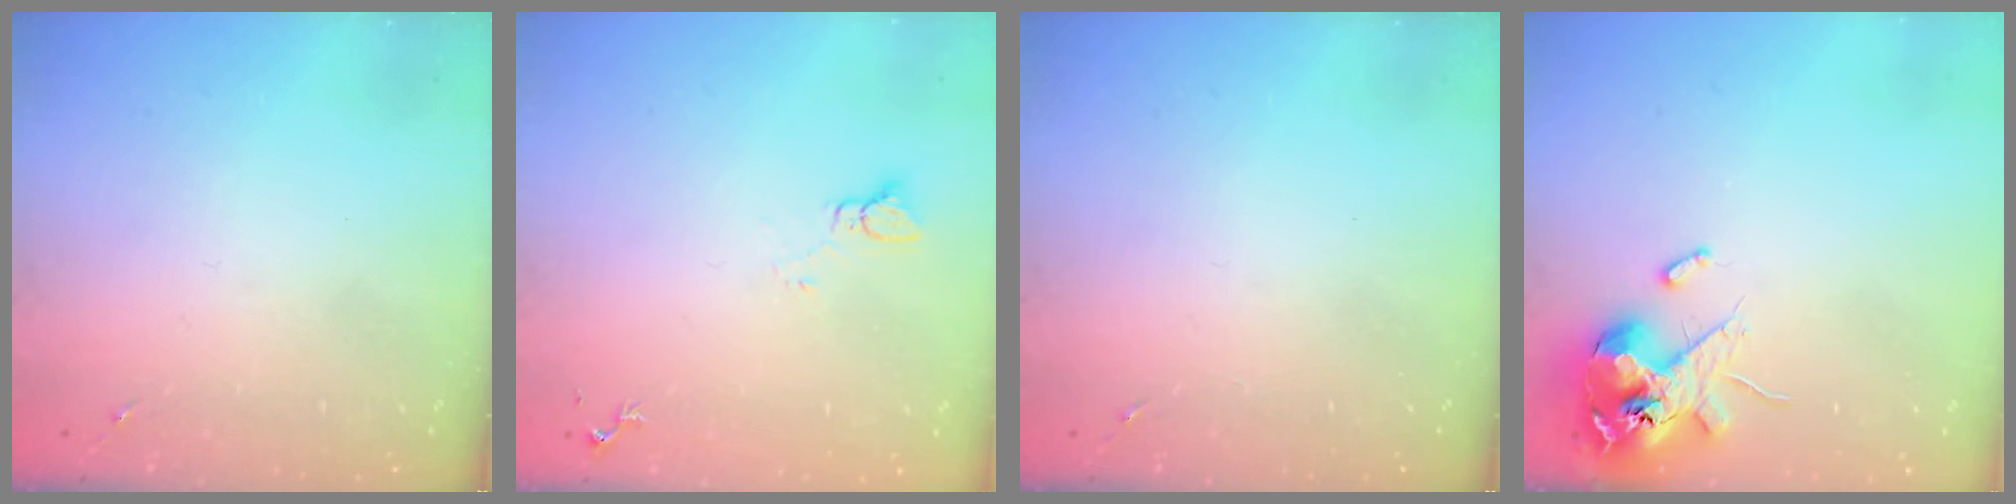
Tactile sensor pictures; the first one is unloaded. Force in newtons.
{"total": 4.3, "press": 4.3, "slide": 0.4}
{"total": 0.0}
{"total": 13.1, "press": 12.9, "slide": 2.2}